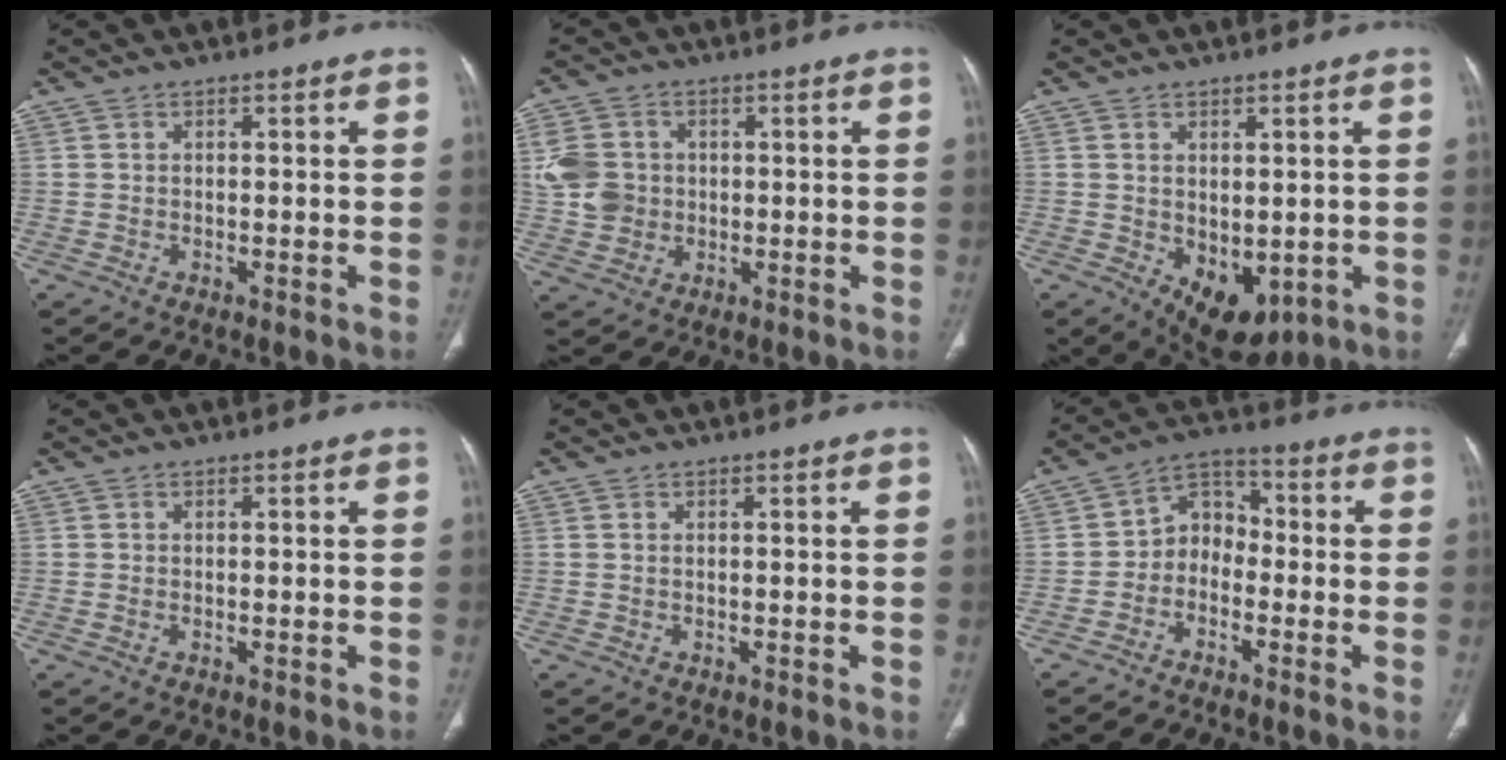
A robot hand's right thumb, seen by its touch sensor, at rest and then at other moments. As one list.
[{"total": 7.9, "force": [0.5, 6.9, 3.9], "torque": [-0.062, 0.005, 0.010]}, {"total": 8.9, "force": [-1.8, 5.4, 6.8], "torque": [-0.078, -0.008, -0.002]}, {"total": 0.0}, {"total": 0.0}, {"total": 6.8, "force": [-2.0, 5.4, 3.6], "torque": [-0.031, 0.036, -0.053]}]